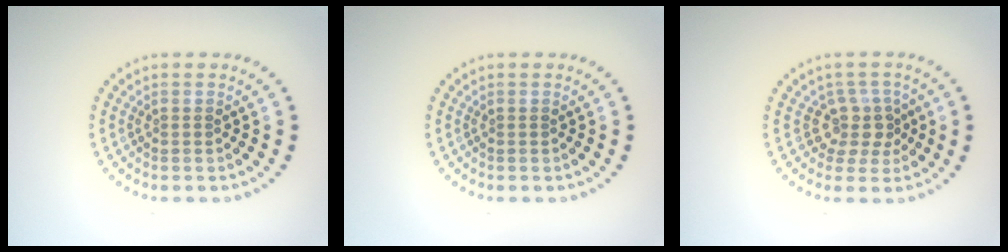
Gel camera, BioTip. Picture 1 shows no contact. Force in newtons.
{"total": 0.0}
{"total": 2.8, "press": 2.2, "slide": 1.8}